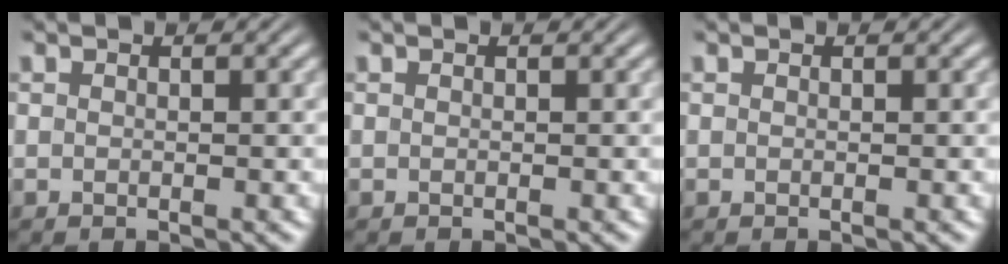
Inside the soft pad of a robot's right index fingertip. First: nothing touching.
{"total": 0.0}
{"total": 0.0}